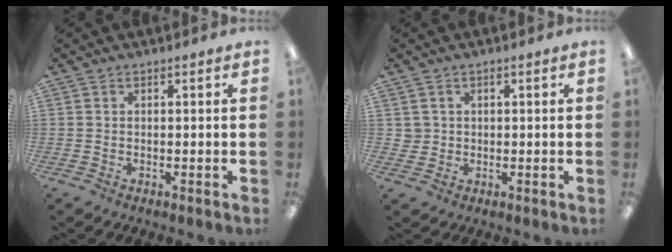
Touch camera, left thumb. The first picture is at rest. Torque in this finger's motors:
{"motor_torque": [-0.05, -0.01, 0.14, -0.15, 0.00]}